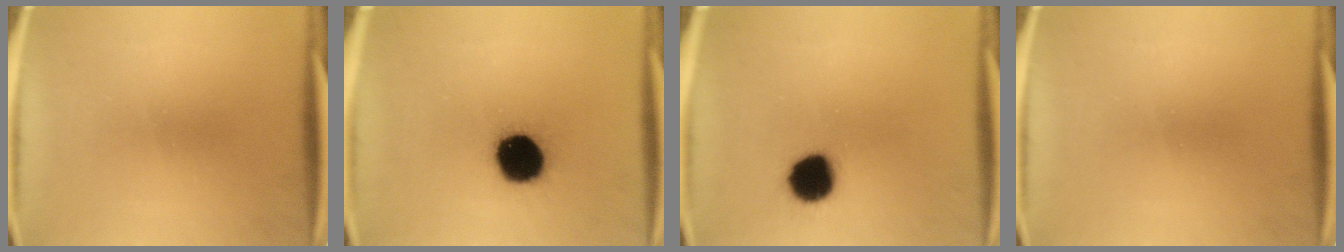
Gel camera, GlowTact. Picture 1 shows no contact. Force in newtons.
{"total": 16.0}
{"total": 10.1}
{"total": 0.0}